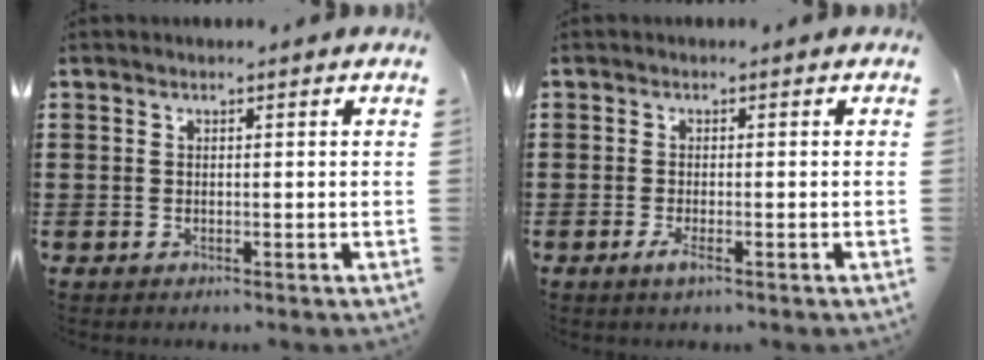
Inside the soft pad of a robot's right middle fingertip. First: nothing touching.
{"total": 1.6, "force": [-0.7, 0.2, 1.5], "torque": [-0.032, -0.005, -0.016]}